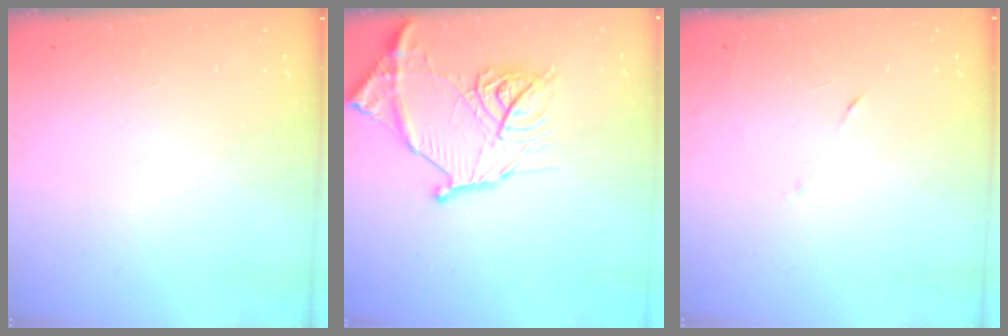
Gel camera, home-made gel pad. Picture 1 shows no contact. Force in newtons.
{"total": 16.8, "press": 16.7, "slide": 1.5}
{"total": 3.8, "press": 3.7, "slide": 0.9}